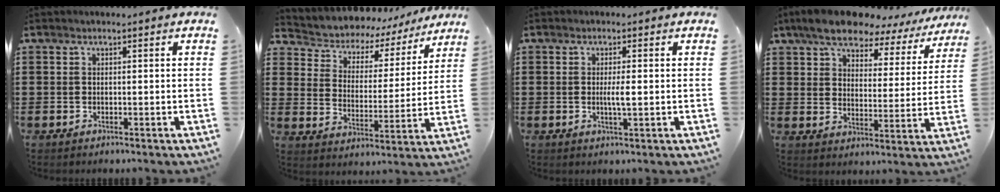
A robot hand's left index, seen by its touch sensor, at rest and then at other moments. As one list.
[{"total": 4.6, "force": [4.4, 1.5, 0.2], "torque": [-0.035, -0.040, 0.068]}, {"total": 2.5, "force": [-0.1, 0.3, 2.5], "torque": [-0.047, -0.005, -0.003]}, {"total": 8.5, "force": [7.4, 2.4, 3.3], "torque": [-0.092, -0.034, 0.130]}]